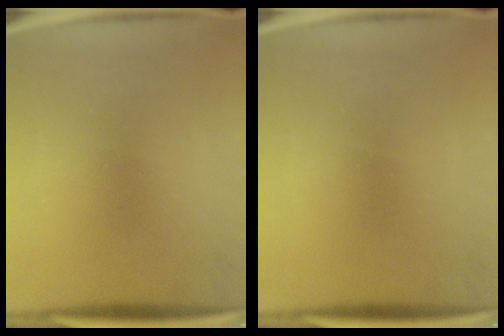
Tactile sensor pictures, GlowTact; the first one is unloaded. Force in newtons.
{"total": 0.0}